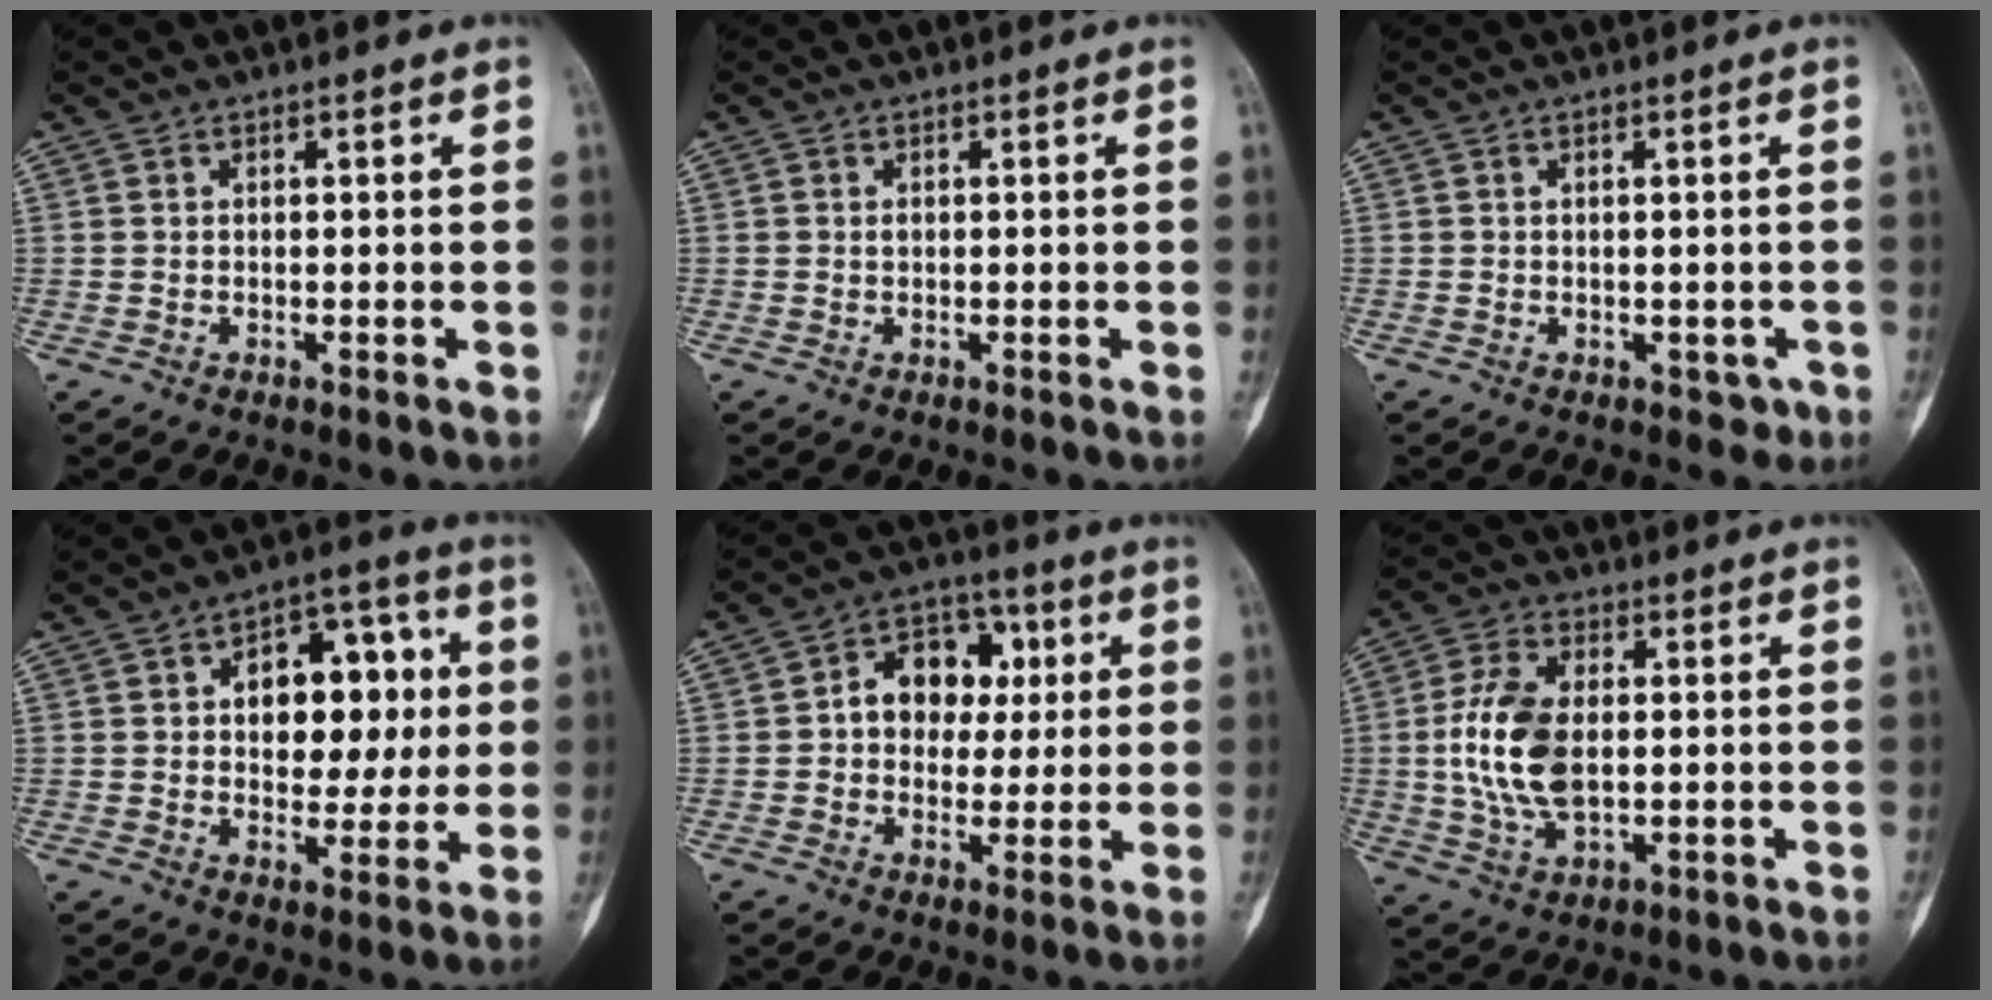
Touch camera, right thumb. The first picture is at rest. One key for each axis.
{"total": 0.6, "fx": 0.1, "fy": 0.4, "fz": 0.4, "tx": -0.005, "ty": 0.001, "tz": 0.001}
{"total": 2.0, "fx": -0.4, "fy": 1.7, "fz": 1.1, "tx": 0.000, "ty": 0.002, "tz": 0.001}
{"total": 14.6, "fx": 2.5, "fy": 9.2, "fz": 11.1, "tx": -0.097, "ty": 0.014, "tz": 0.033}
{"total": 11.3, "fx": 1.8, "fy": 8.6, "fz": 7.1, "tx": -0.056, "ty": 0.017, "tz": 0.020}
{"total": 12.7, "fx": 0.2, "fy": 7.3, "fz": 10.3, "tx": -0.209, "ty": 0.003, "tz": 0.008}